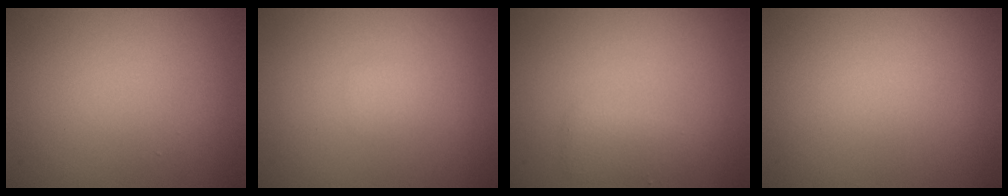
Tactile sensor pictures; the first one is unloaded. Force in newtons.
{"total": 0.5, "press": 0.5, "slide": 0.0}
{"total": 1.7, "press": 1.7, "slide": 0.1}
{"total": 0.0}